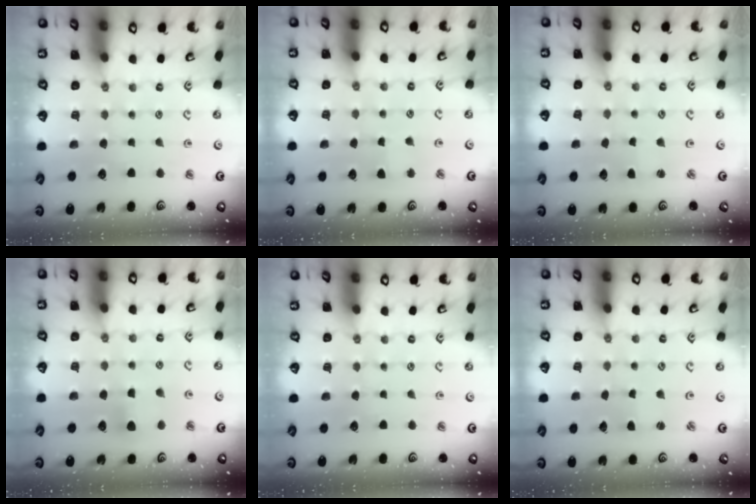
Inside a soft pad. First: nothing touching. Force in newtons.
{"total": 2.3, "press": 2.3, "slide": 0.4}
{"total": 1.5, "press": 1.5, "slide": 0.1}
{"total": 5.4, "press": 5.4, "slide": 0.8}
{"total": 0.0}
{"total": 1.5, "press": 1.4, "slide": 0.2}